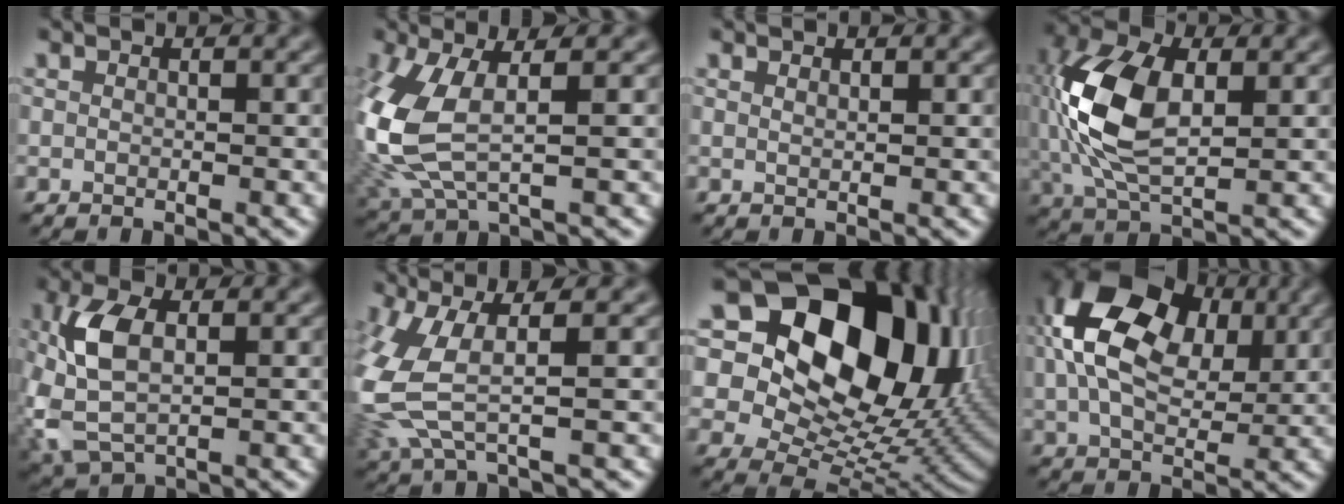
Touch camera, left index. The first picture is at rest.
{"total": 7.9, "force": [0.6, 3.7, 6.9], "torque": [-0.186, -0.003, 0.016]}
{"total": 0.5, "force": [0.5, 0.1, 0.2], "torque": [-0.001, -0.001, 0.010]}
{"total": 10.0, "force": [0.9, 5.5, 8.3], "torque": [-0.196, 0.007, 0.013]}
{"total": 6.5, "force": [-0.1, 3.7, 5.4], "torque": [-0.129, 0.005, -0.002]}
{"total": 6.2, "force": [0.4, 2.5, 5.6], "torque": [-0.162, -0.012, 0.010]}
{"total": 20.2, "force": [8.6, 13.8, 12.0], "torque": [-0.217, 0.050, 0.157]}
{"total": 15.2, "force": [4.5, 10.0, 10.5], "torque": [-0.193, 0.048, 0.069]}